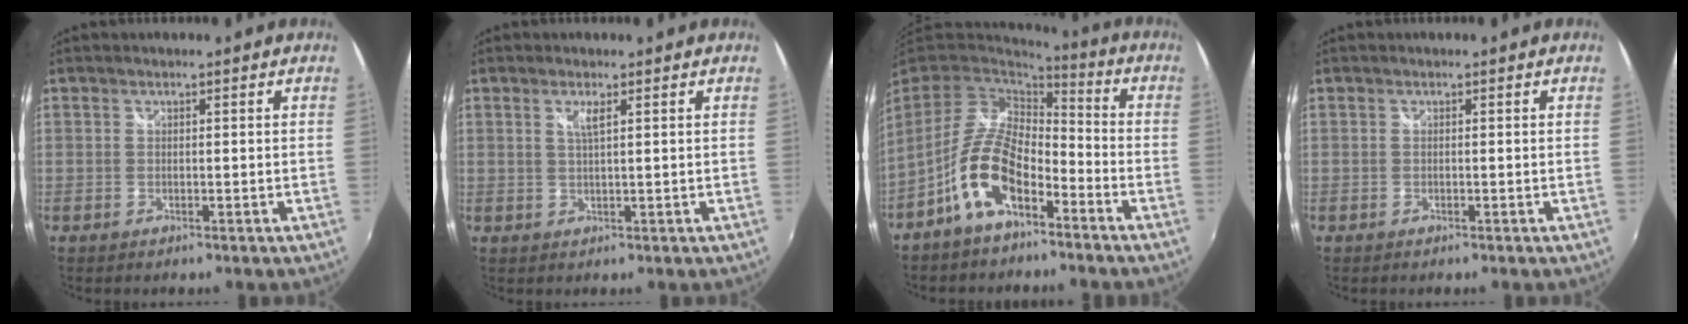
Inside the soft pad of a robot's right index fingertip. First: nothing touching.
{"total": 2.0, "force": [0.9, 0.1, 1.8], "torque": [-0.032, -0.002, 0.015]}
{"total": 12.9, "force": [-6.9, 6.0, 9.1], "torque": [-0.189, 0.004, -0.131]}
{"total": 0.0}